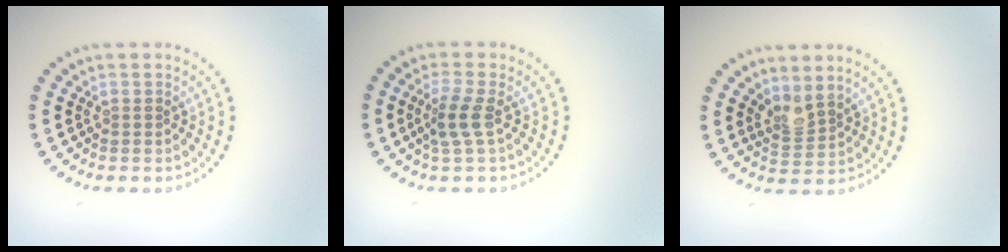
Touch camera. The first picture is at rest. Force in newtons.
{"total": 2.3, "press": 2.0, "slide": 1.1}
{"total": 2.0, "press": 1.6, "slide": 1.3}